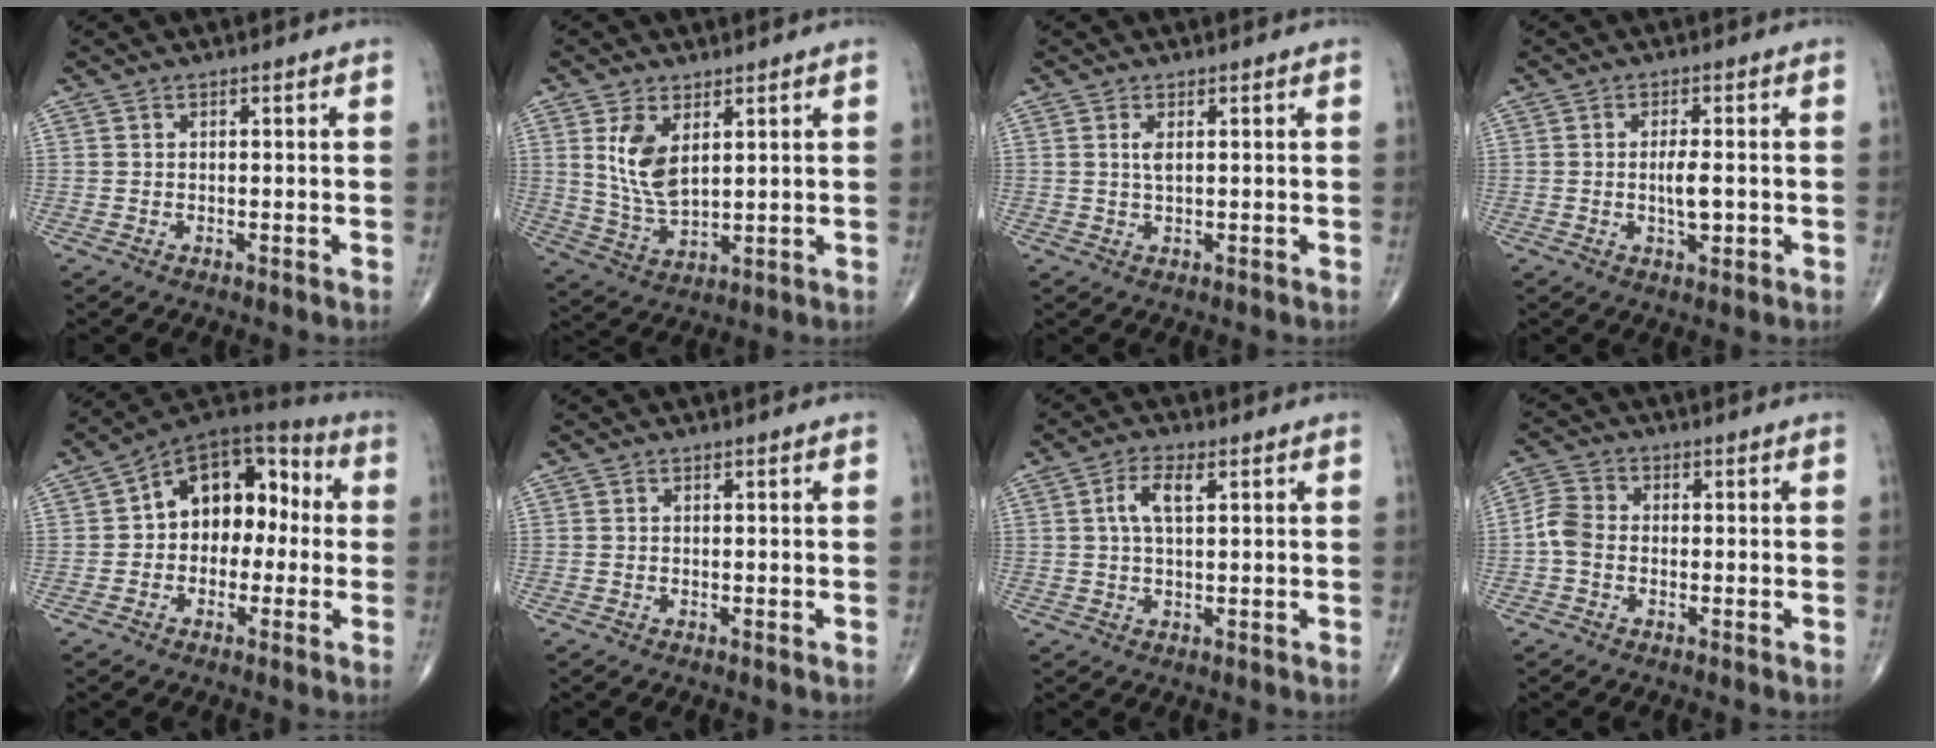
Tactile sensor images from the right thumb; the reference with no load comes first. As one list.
[{"total": 8.7, "force": [3.0, 4.6, 6.8], "torque": [-0.123, -0.018, 0.072]}, {"total": 1.8, "force": [0.5, 0.6, 1.6], "torque": [-0.036, -0.001, 0.014]}, {"total": 4.1, "force": [-0.4, 1.4, 3.8], "torque": [-0.065, -0.003, -0.006]}, {"total": 14.5, "force": [0.6, 9.9, 10.5], "torque": [-0.105, 0.050, -0.008]}, {"total": 0.0}, {"total": 4.6, "force": [1.4, 1.8, 4.0], "torque": [-0.084, 0.009, 0.026]}, {"total": 4.5, "force": [-1.0, 3.3, 2.8], "torque": [-0.057, 0.011, -0.031]}]